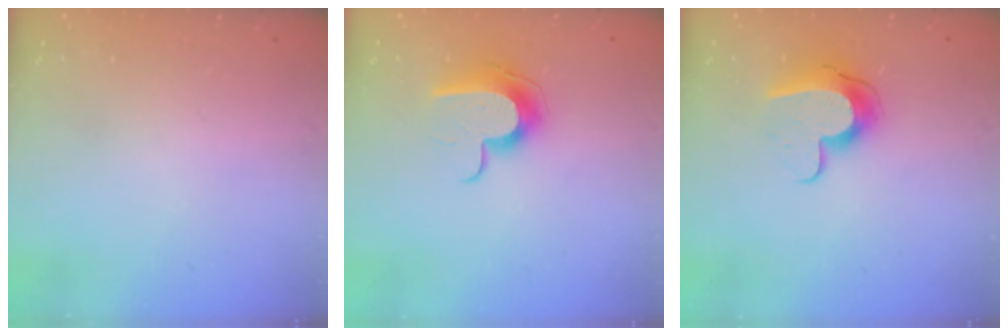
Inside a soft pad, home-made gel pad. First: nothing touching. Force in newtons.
{"total": 10.3, "press": 10.3, "slide": 0.3}
{"total": 11.2, "press": 11.2, "slide": 1.1}